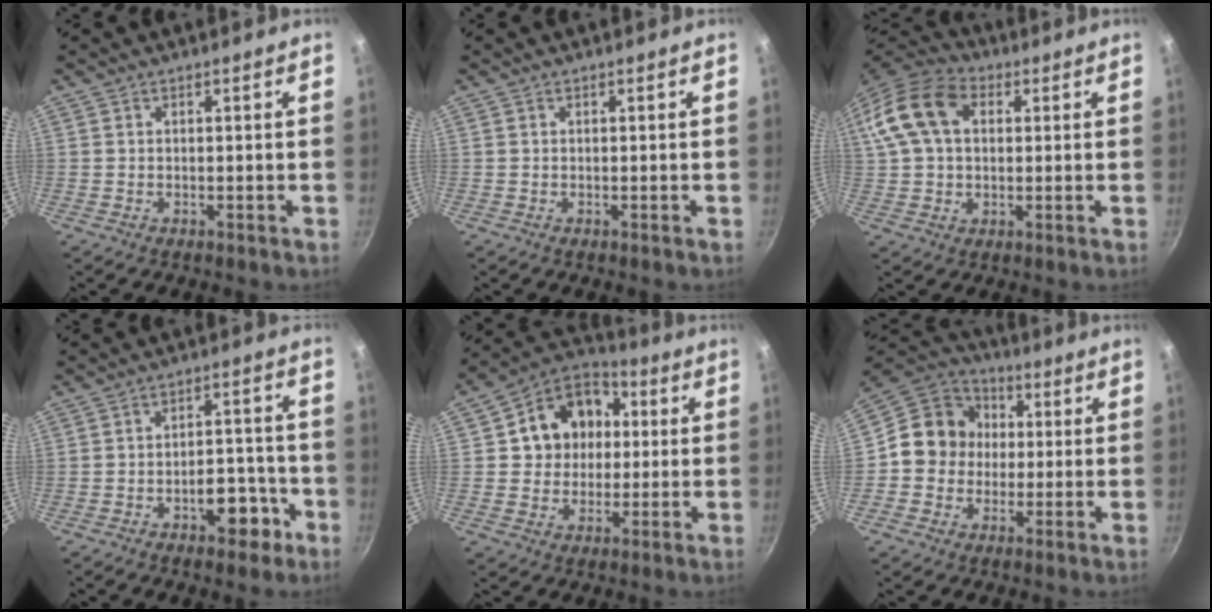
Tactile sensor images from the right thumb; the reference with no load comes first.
{"total": 0.0}
{"total": 15.7, "force": [3.8, 10.9, 10.8], "torque": [-0.197, 0.024, 0.054]}
{"total": 8.4, "force": [-4.2, 4.6, 5.7], "torque": [-0.048, 0.040, -0.051]}
{"total": 13.9, "force": [1.9, 12.0, 6.9], "torque": [-0.080, 0.024, 0.017]}
{"total": 12.3, "force": [0.2, 11.3, 4.8], "torque": [-0.041, 0.026, -0.018]}